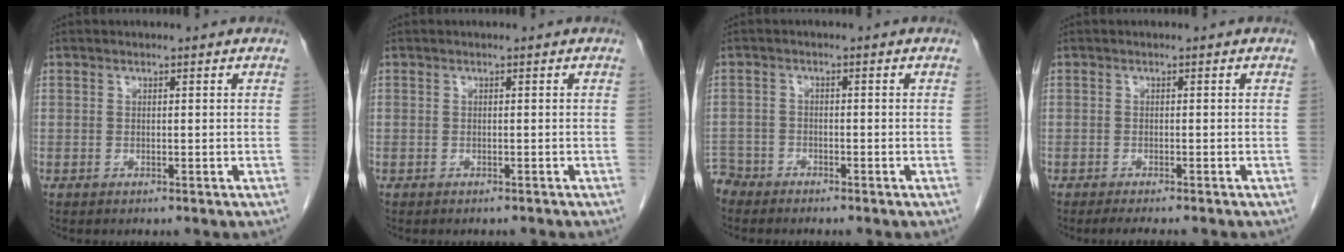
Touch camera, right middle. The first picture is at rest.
{"total": 0.9, "force": [-0.9, 0.2, 0.1], "torque": [-0.005, -0.002, -0.014]}
{"total": 3.6, "force": [-3.4, 1.2, -0.5], "torque": [0.009, -0.004, -0.069]}
{"total": 5.2, "force": [-4.5, 0.6, 2.5], "torque": [-0.026, -0.008, -0.063]}